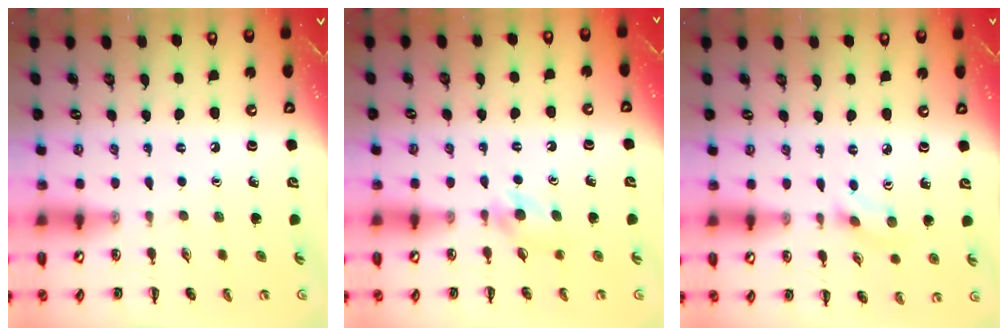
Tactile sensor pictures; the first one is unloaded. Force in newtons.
{"total": 3.2, "press": 3.0, "slide": 1.2}
{"total": 2.0, "press": 1.9, "slide": 0.8}